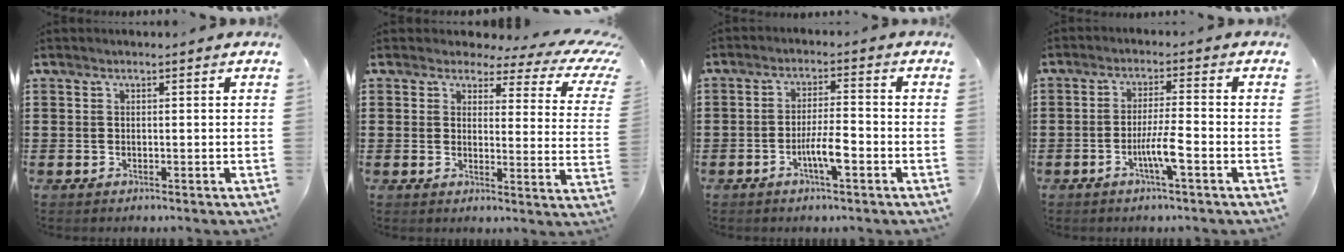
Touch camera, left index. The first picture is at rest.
{"total": 3.8, "force": [2.5, 1.9, 2.1], "torque": [-0.048, -0.011, 0.038]}
{"total": 5.1, "force": [-2.1, 1.0, 4.5], "torque": [-0.089, 0.001, -0.042]}
{"total": 5.1, "force": [-2.1, 0.2, 4.6], "torque": [-0.091, -0.008, -0.042]}